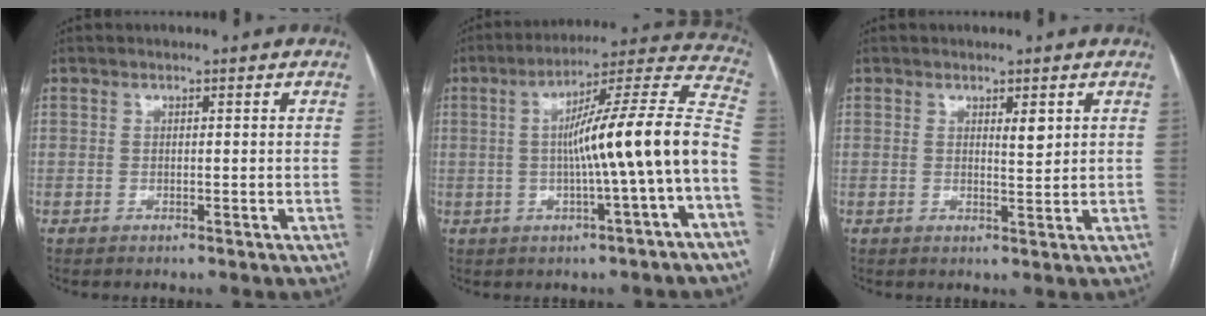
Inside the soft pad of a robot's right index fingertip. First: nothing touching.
{"total": 16.4, "force": [-2.1, -0.5, 16.2], "torque": [-0.234, 0.030, -0.036]}
{"total": 2.2, "force": [1.1, 0.5, 1.8], "torque": [-0.031, -0.007, 0.019]}